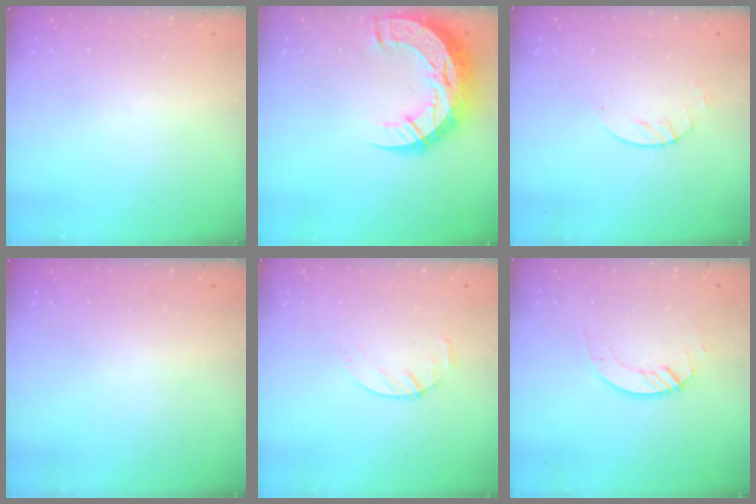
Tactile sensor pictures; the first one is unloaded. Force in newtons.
{"total": 19.2, "press": 19.1, "slide": 1.4}
{"total": 2.6, "press": 2.5, "slide": 0.4}
{"total": 0.0}
{"total": 2.4, "press": 2.3, "slide": 0.3}
{"total": 3.7, "press": 3.7, "slide": 0.4}